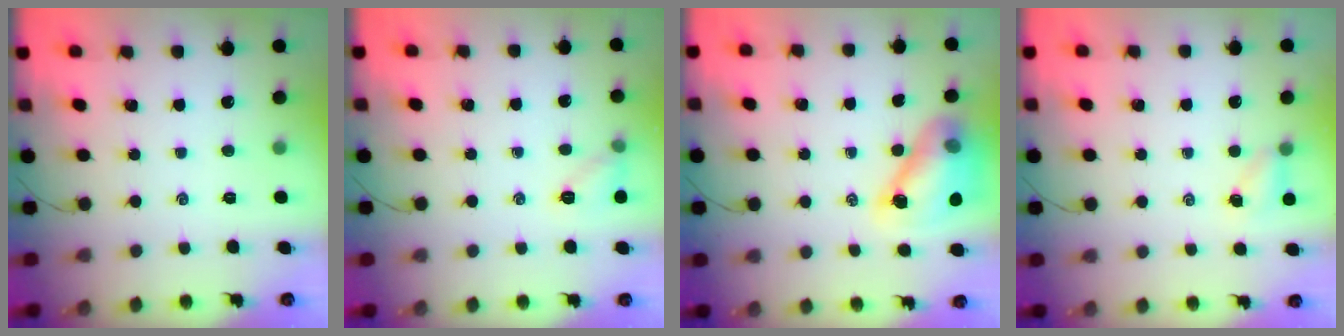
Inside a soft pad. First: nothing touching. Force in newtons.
{"total": 6.9, "press": 6.8, "slide": 1.1}
{"total": 13.8, "press": 13.2, "slide": 4.1}
{"total": 3.5, "press": 3.3, "slide": 1.2}